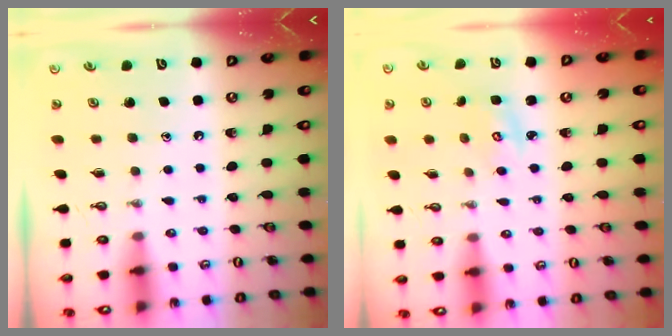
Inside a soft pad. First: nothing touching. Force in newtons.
{"total": 2.7, "press": 2.7, "slide": 0.3}